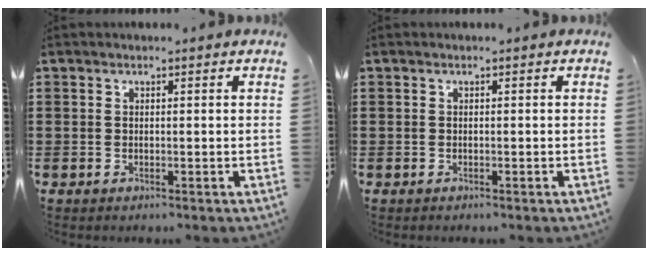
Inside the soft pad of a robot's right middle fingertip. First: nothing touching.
{"total": 0.0}